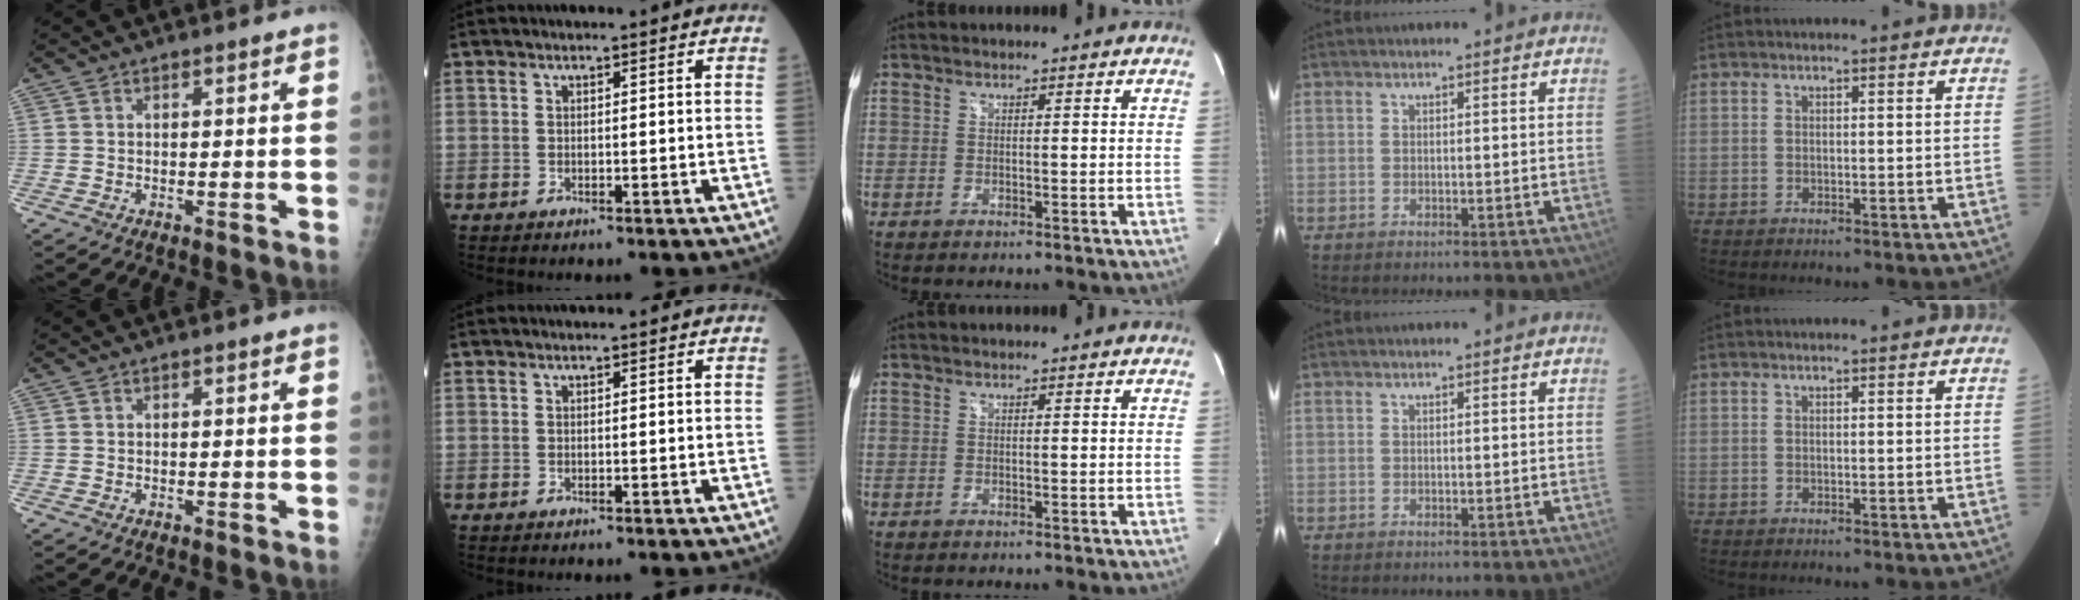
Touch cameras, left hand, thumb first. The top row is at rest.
{}